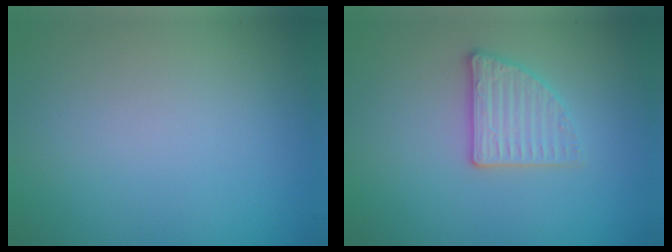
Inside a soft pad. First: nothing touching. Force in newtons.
{"total": 2.8, "press": 2.7, "slide": 0.9}